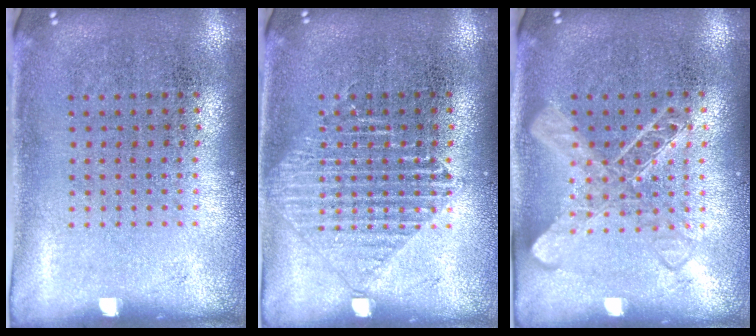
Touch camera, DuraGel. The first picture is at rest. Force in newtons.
{"total": 1.9, "press": 1.8, "slide": 0.4}
{"total": 1.4, "press": 1.4, "slide": 0.2}